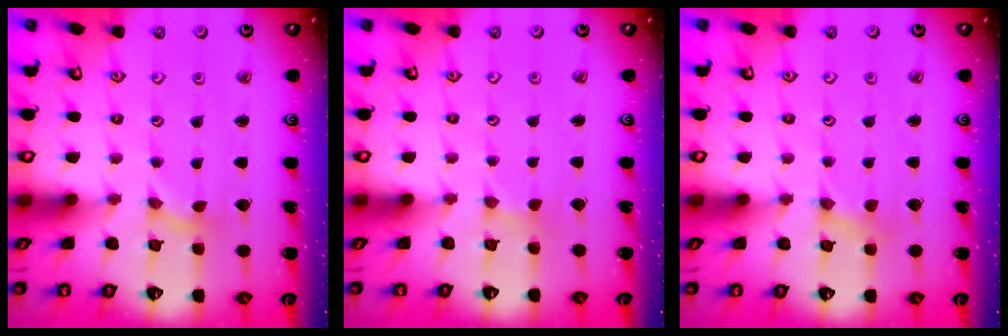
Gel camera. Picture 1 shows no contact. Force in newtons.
{"total": 0.0}
{"total": 1.0, "press": 1.0, "slide": 0.2}